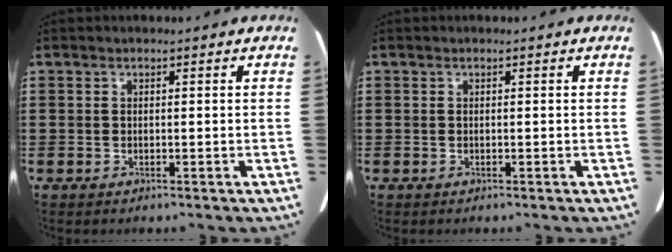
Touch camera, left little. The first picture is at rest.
{"total": 0.0}